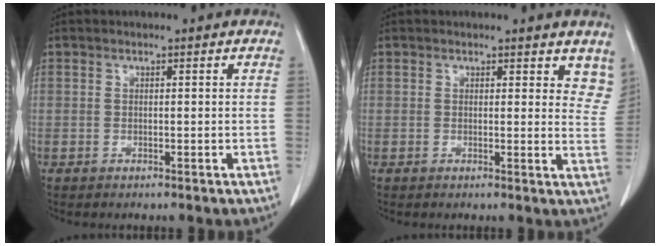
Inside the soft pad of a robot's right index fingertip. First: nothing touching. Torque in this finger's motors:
{"motor_torque": [0.07, 0.19, 0.02, 0.00]}